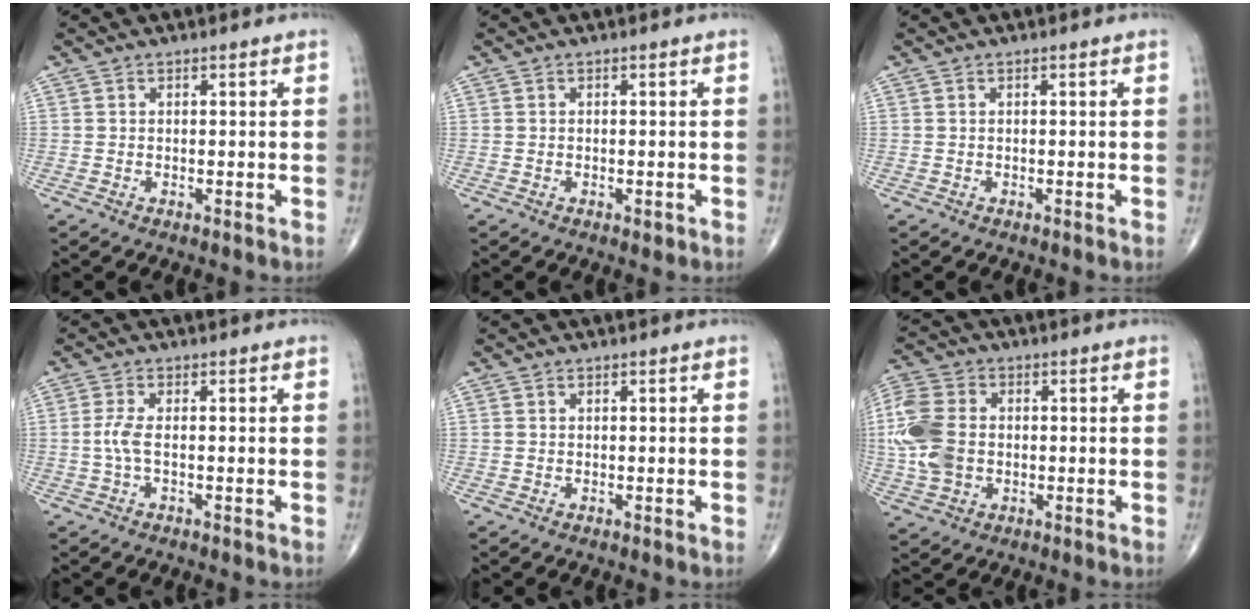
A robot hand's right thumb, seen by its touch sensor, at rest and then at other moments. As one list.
[{"total": 0.9, "force": [-0.4, 0.5, 0.7], "torque": [-0.008, -0.002, -0.004]}, {"total": 0.0}, {"total": 2.8, "force": [-0.4, 0.7, 2.6], "torque": [-0.070, -0.002, -0.012]}, {"total": 0.0}, {"total": 12.1, "force": [-0.4, 8.6, 8.5], "torque": [-0.194, 0.009, -0.009]}]